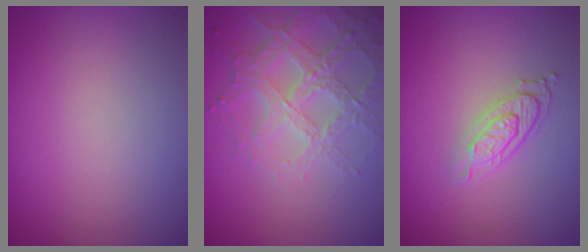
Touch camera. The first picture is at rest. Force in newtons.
{"total": 4.7, "press": 4.1, "slide": 2.3}
{"total": 3.1, "press": 2.2, "slide": 2.2}